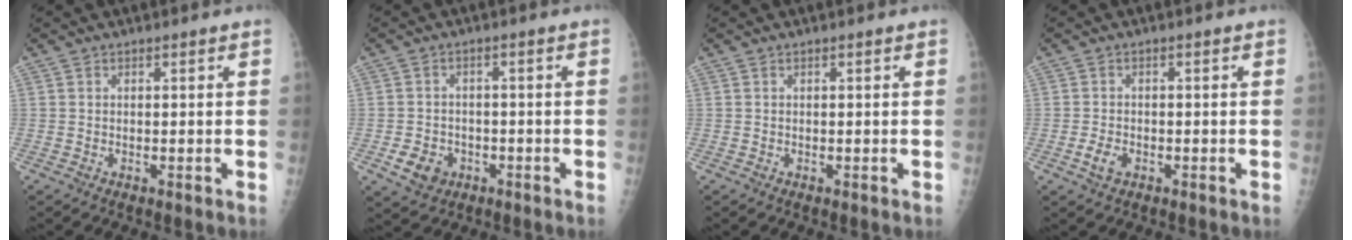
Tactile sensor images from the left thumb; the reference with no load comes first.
{"total": 5.2, "force": [-2.2, 4.2, 2.2], "torque": [-0.025, 0.011, -0.028]}
{"total": 0.0}
{"total": 2.8, "force": [-1.2, 1.8, 1.8], "torque": [-0.035, 0.002, -0.021]}